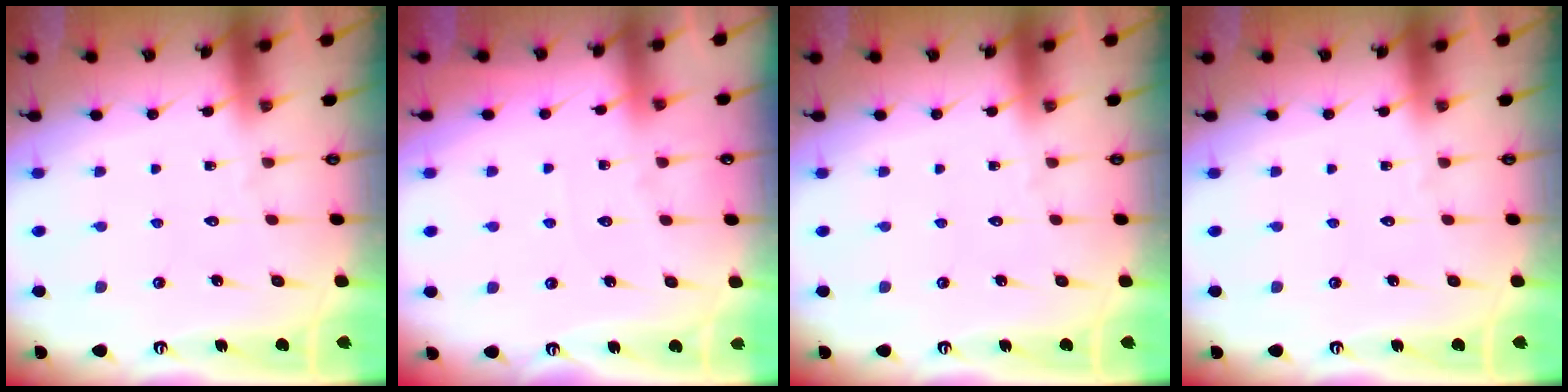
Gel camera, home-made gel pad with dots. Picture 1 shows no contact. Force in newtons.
{"total": 4.4, "press": 4.3, "slide": 0.7}
{"total": 0.0}
{"total": 0.0}